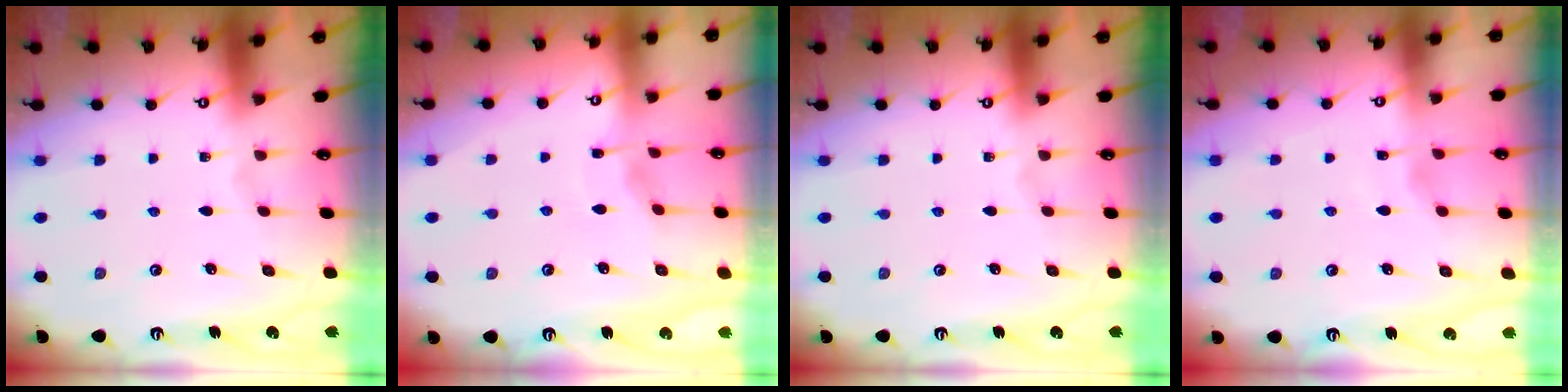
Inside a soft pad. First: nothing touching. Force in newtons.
{"total": 2.7, "press": 2.6, "slide": 0.4}
{"total": 0.0}
{"total": 2.3, "press": 2.3, "slide": 0.3}